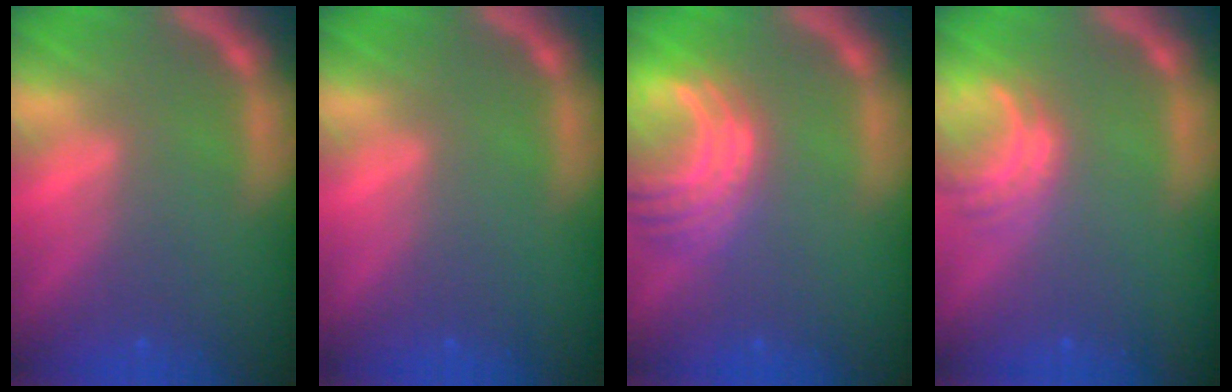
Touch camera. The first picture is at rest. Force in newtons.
{"total": 0.0}
{"total": 7.0}
{"total": 3.0}